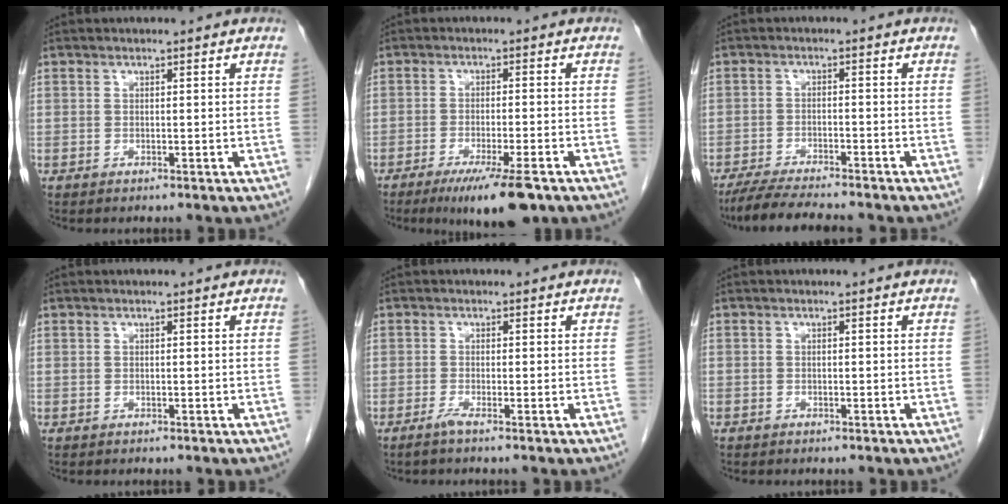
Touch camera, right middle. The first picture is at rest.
{"total": 9.3, "force": [-6.2, 0.8, 6.8], "torque": [-0.102, -0.020, -0.093]}
{"total": 9.3, "force": [-8.3, 0.7, 4.2], "torque": [-0.064, -0.022, -0.135]}
{"total": 0.0}
{"total": 1.3, "force": [-1.0, -0.4, 0.8], "torque": [-0.018, -0.002, -0.023]}
{"total": 0.6, "force": [-0.5, 0.4, 0.1], "torque": [-0.007, 0.003, -0.010]}